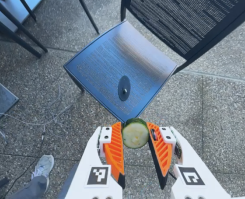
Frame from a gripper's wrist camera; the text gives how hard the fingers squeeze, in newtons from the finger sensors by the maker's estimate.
{"total": 9.2, "left": 8.6, "right": 9.8}